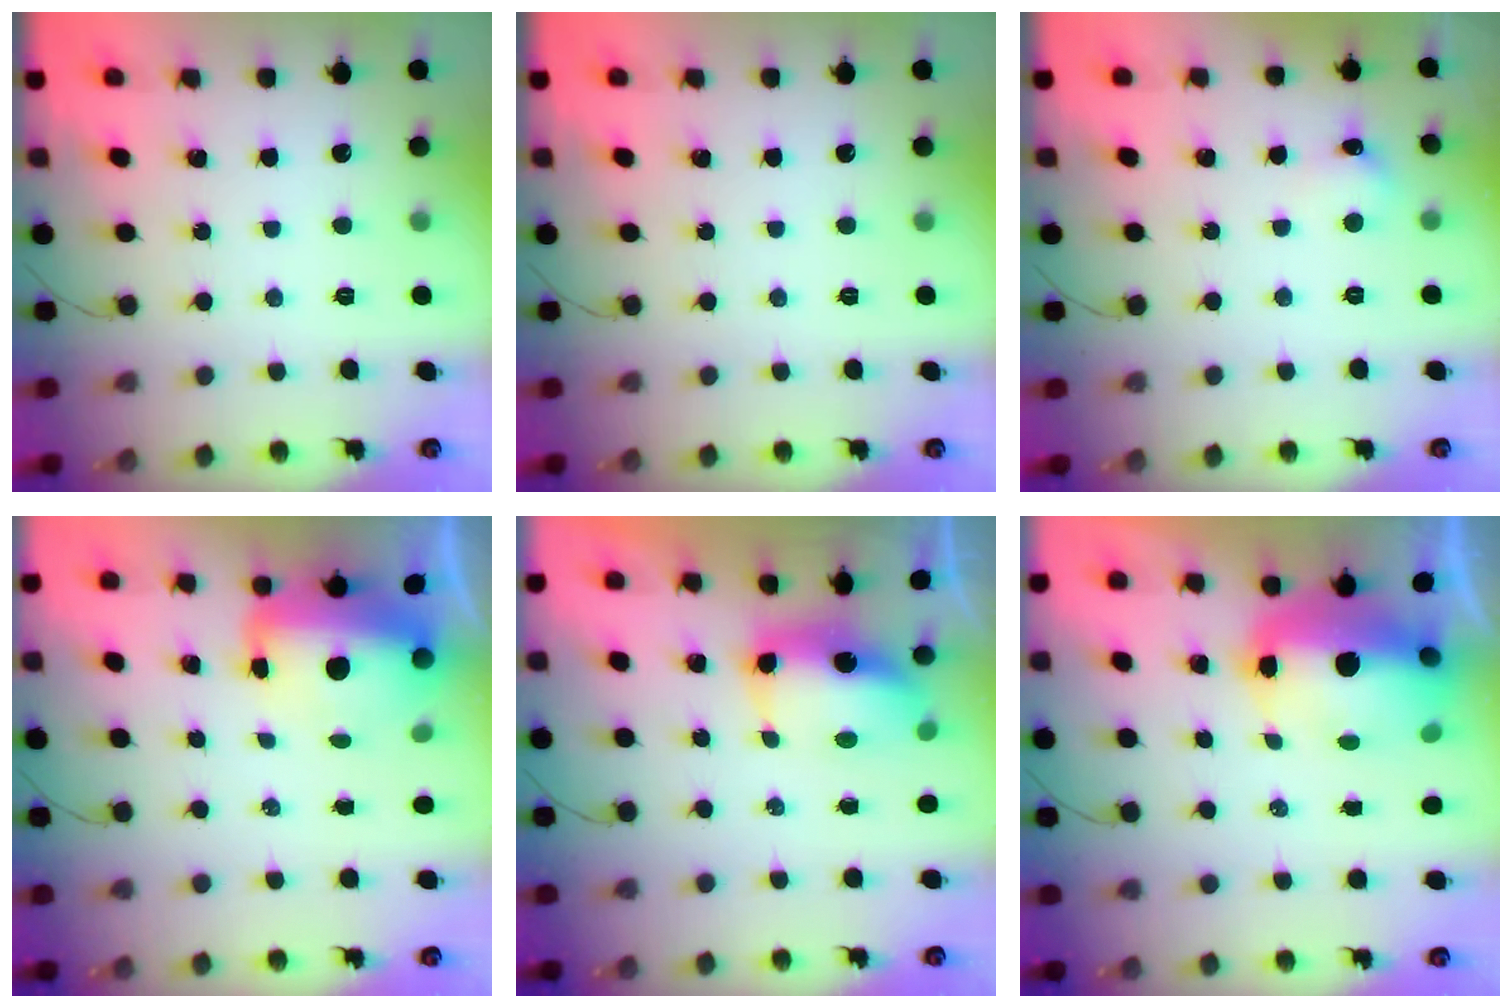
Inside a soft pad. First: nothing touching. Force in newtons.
{"total": 0.0}
{"total": 6.1, "press": 5.9, "slide": 1.7}
{"total": 10.6, "press": 10.3, "slide": 2.5}
{"total": 8.1, "press": 8.0, "slide": 1.5}
{"total": 19.3, "press": 15.5, "slide": 11.4}